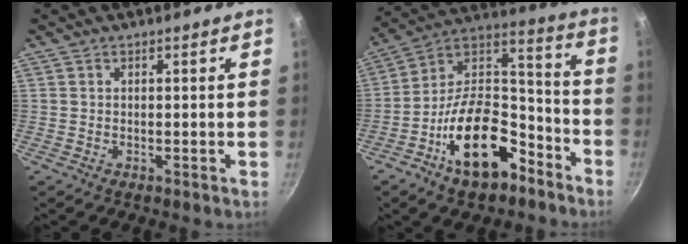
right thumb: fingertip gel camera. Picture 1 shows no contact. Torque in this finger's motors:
{"motor_torque": [0.29, 0.51, 1.32, -1.45, 0.53]}